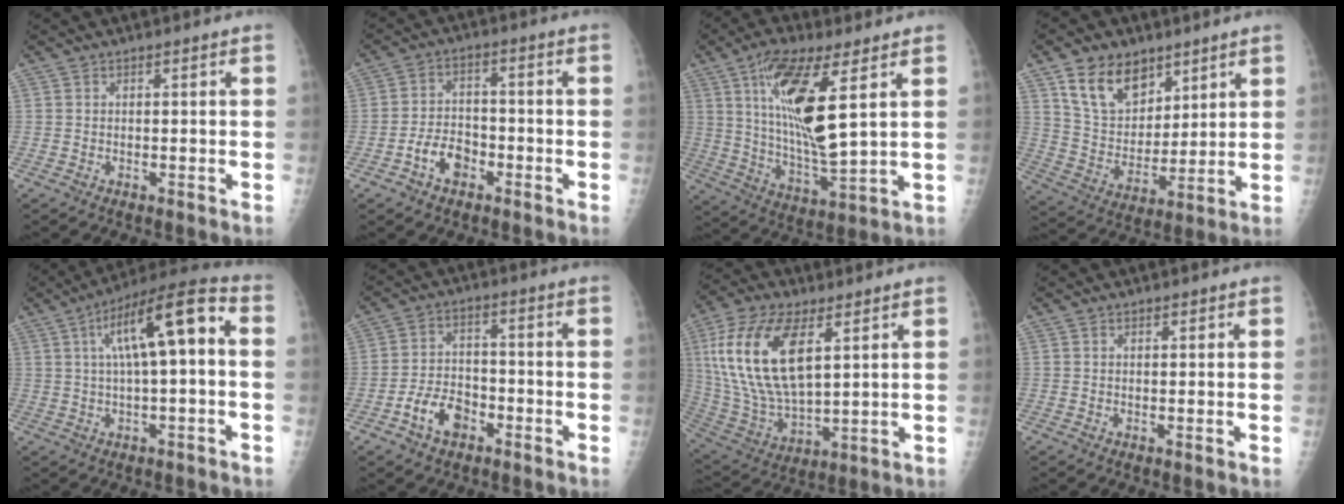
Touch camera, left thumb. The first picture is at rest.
{"total": 6.4, "force": [-3.2, 4.4, 3.5], "torque": [-0.049, 0.029, -0.057]}
{"total": 16.6, "force": [5.9, 4.7, 14.8], "torque": [-0.276, -0.036, 0.113]}
{"total": 13.7, "force": [8.1, 9.0, 6.4], "torque": [-0.077, -0.045, 0.157]}
{"total": 14.2, "force": [2.2, 4.1, 13.4], "torque": [-0.222, 0.045, 0.030]}
{"total": 7.7, "force": [-3.8, 5.1, 4.3], "torque": [-0.064, 0.030, -0.067]}
{"total": 20.2, "force": [6.6, 9.8, 16.4], "torque": [-0.328, -0.020, 0.131]}
{"total": 0.8, "force": [0.5, 0.4, 0.5], "torque": [-0.003, -0.002, 0.006]}